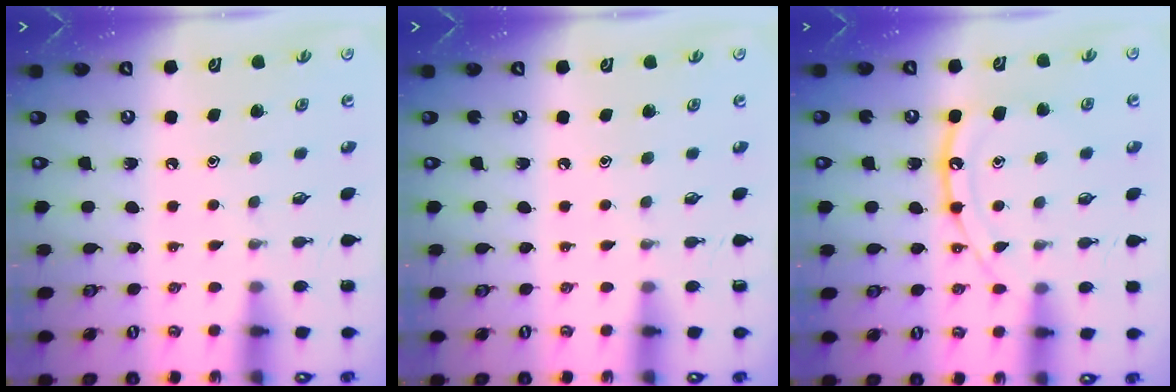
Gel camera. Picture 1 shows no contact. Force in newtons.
{"total": 0.0}
{"total": 13.2, "press": 13.1, "slide": 1.1}